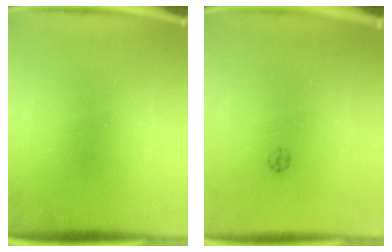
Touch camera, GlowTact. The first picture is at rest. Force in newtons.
{"total": 1.0}